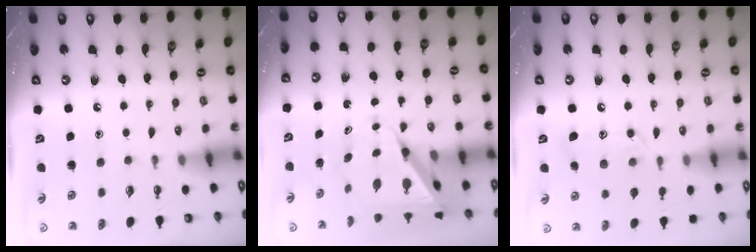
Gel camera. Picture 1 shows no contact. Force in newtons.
{"total": 8.7, "press": 8.7, "slide": 0.8}
{"total": 13.5, "press": 13.4, "slide": 0.9}